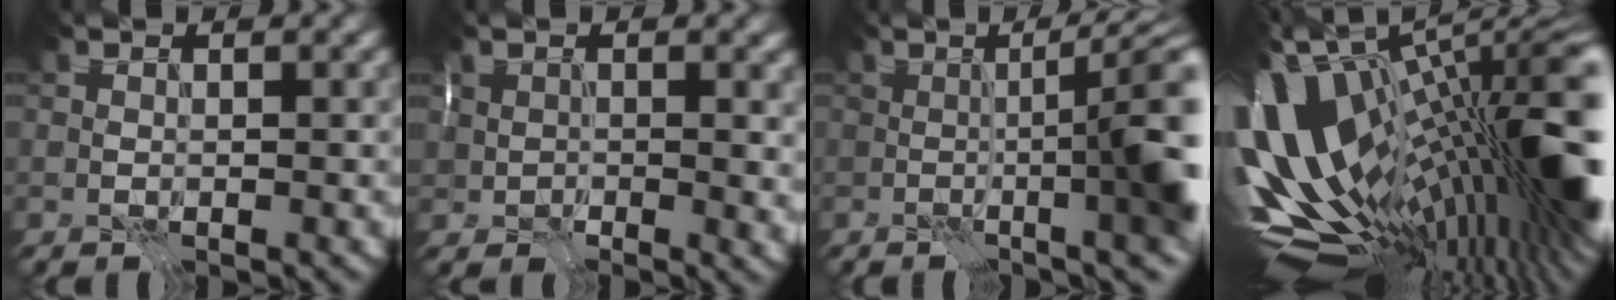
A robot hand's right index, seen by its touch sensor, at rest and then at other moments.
{"total": 3.8, "force": [1.1, 2.6, 2.5], "torque": [-0.045, -0.016, 0.021]}
{"total": 10.2, "force": [-0.4, 2.5, 9.8], "torque": [-0.086, 0.016, -0.021]}
{"total": 18.6, "force": [0.4, 7.9, 16.9], "torque": [-0.307, -0.029, 0.007]}